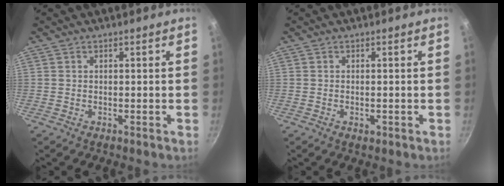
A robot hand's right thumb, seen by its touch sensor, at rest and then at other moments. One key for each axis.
{"total": 1.1, "fx": -0.4, "fy": 0.6, "fz": 0.8, "tx": -0.011, "ty": 0.000, "tz": -0.007}